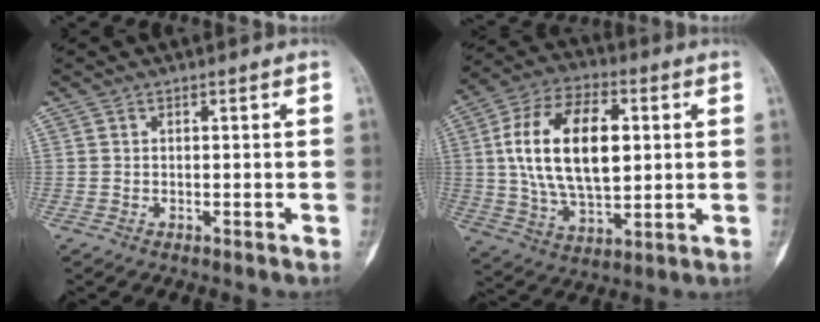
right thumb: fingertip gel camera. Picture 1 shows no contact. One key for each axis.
{"total": 20.0, "fx": 2.9, "fy": 11.1, "fz": 16.3, "tx": -0.278, "ty": 0.004, "tz": 0.052}